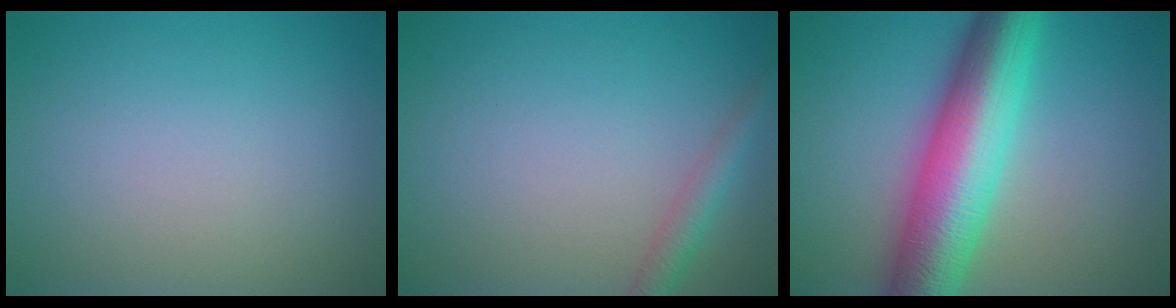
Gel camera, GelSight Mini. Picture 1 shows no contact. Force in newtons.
{"total": 2.2, "press": 2.2, "slide": 0.1}
{"total": 10.8, "press": 10.8, "slide": 0.2}